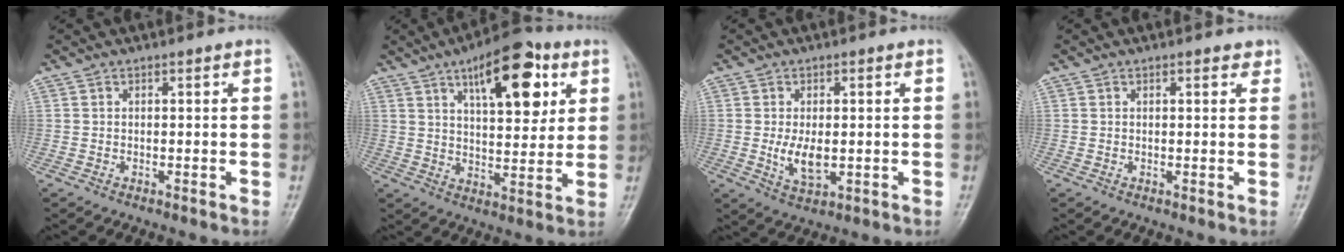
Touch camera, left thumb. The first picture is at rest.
{"total": 16.0, "force": [7.2, 6.9, 12.5], "torque": [-0.144, -0.022, 0.106]}
{"total": 5.5, "force": [-0.4, 2.9, 4.7], "torque": [-0.083, -0.012, -0.002]}
{"total": 1.4, "force": [1.0, 0.7, 0.8], "torque": [-0.003, -0.003, 0.009]}